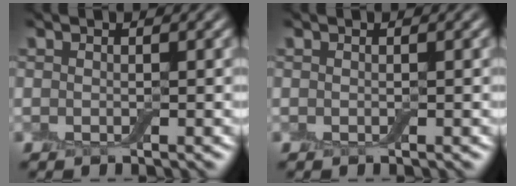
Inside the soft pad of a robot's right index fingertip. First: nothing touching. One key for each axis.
{"total": 0.0}